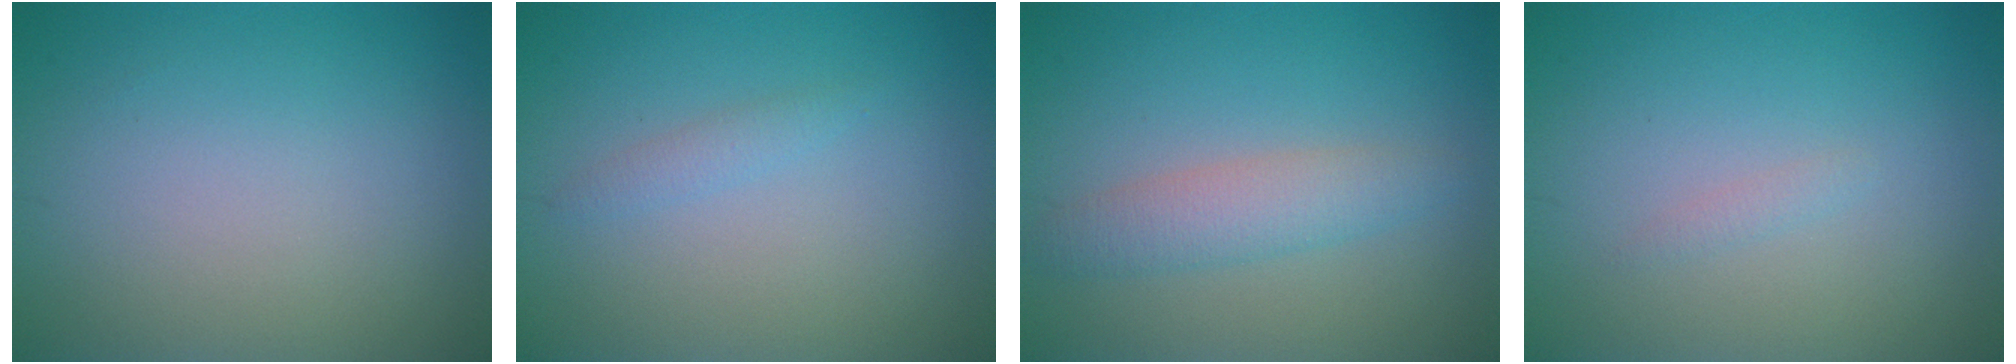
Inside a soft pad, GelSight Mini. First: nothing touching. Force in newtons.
{"total": 1.0, "press": 1.0, "slide": 0.1}
{"total": 3.0, "press": 3.0, "slide": 0.1}
{"total": 0.6, "press": 0.6, "slide": 0.0}